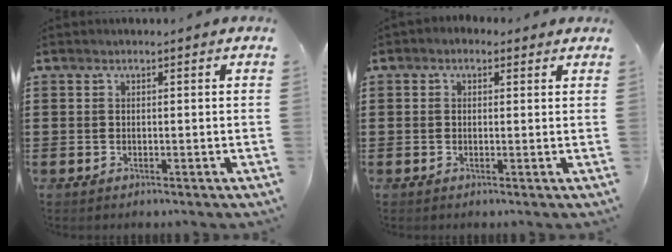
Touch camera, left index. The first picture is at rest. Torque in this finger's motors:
{"motor_torque": [2.14, 0.00, 0.59, 0.13]}